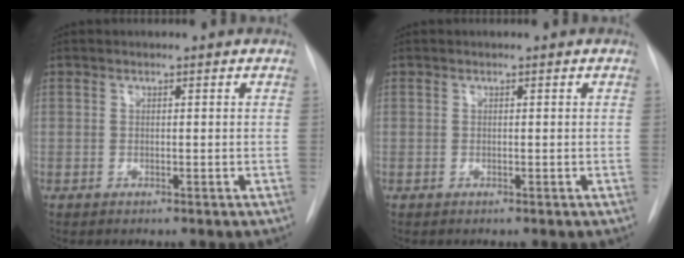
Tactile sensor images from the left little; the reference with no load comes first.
{"total": 0.0}